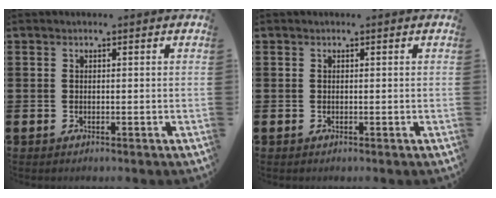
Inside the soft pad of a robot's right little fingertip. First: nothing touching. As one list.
[{"total": 0.0}]